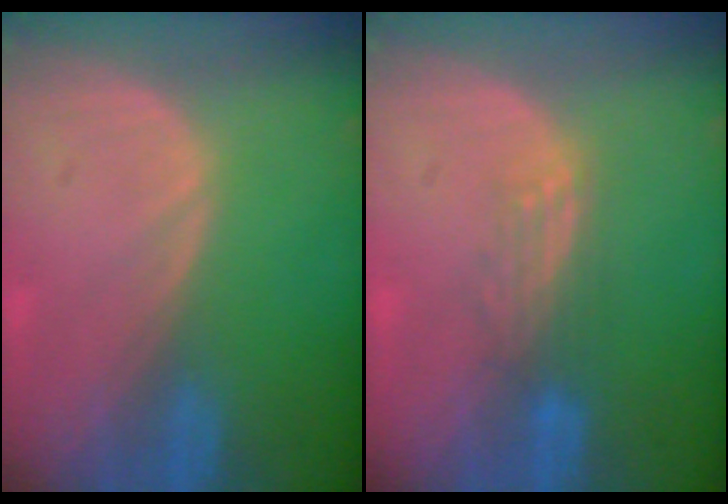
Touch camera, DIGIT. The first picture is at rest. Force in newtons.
{"total": 2.9, "press": 2.7, "slide": 1.1}